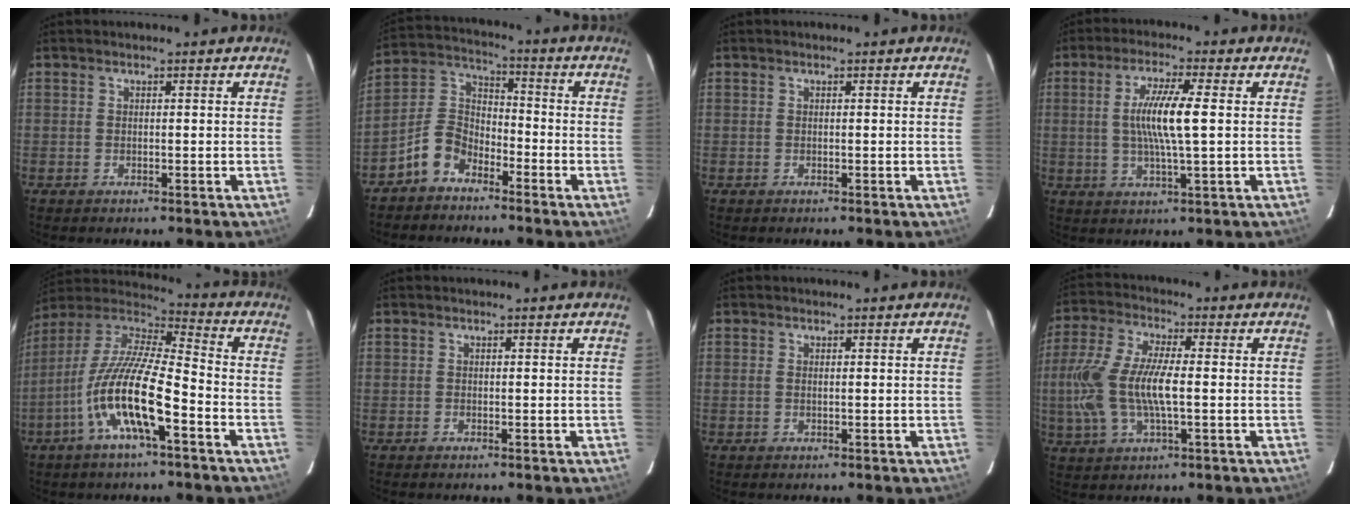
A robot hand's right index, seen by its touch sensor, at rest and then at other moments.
{"total": 7.7, "force": [-5.4, 4.5, 3.3], "torque": [-0.078, 0.027, -0.112]}
{"total": 0.0}
{"total": 8.6, "force": [0.6, 0.5, 8.6], "torque": [-0.162, -0.002, 0.011]}
{"total": 16.1, "force": [-6.8, 3.4, 14.2], "torque": [-0.270, -0.014, -0.135]}
{"total": 0.0}
{"total": 0.6, "force": [0.1, 0.1, 0.6], "torque": [-0.015, 0.001, 0.000]}
{"total": 14.1, "force": [-1.2, 5.0, 13.2], "torque": [-0.282, 0.001, -0.024]}